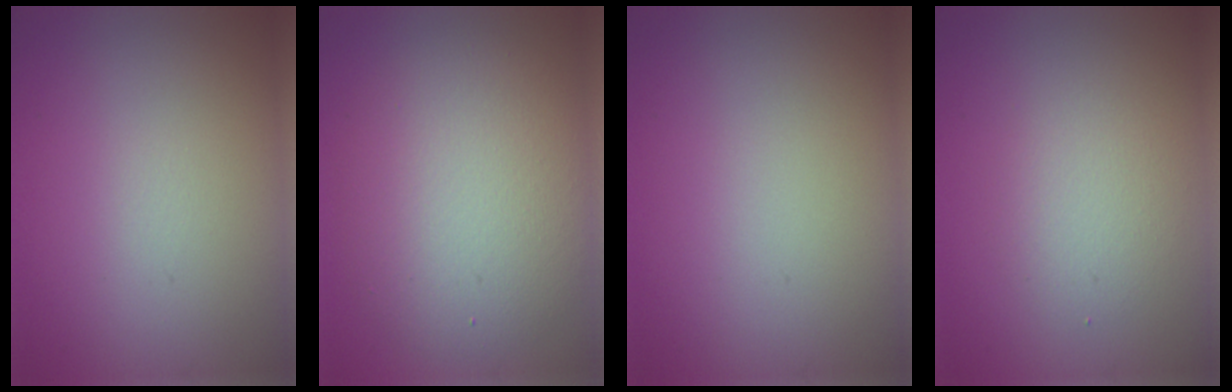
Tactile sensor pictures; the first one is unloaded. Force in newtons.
{"total": 7.0, "press": 7.0, "slide": 0.4}
{"total": 0.0}
{"total": 2.3, "press": 2.3, "slide": 0.2}